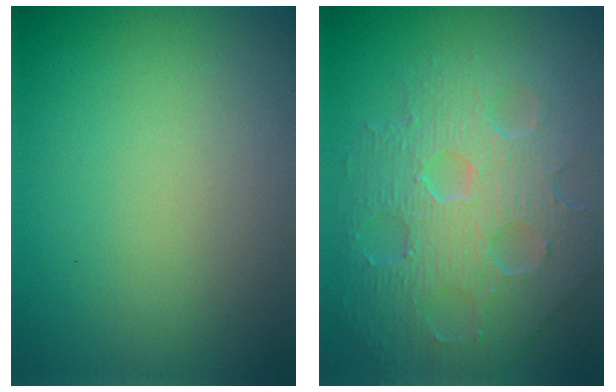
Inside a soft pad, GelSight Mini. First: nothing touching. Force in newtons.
{"total": 8.7, "press": 5.9, "slide": 6.4}